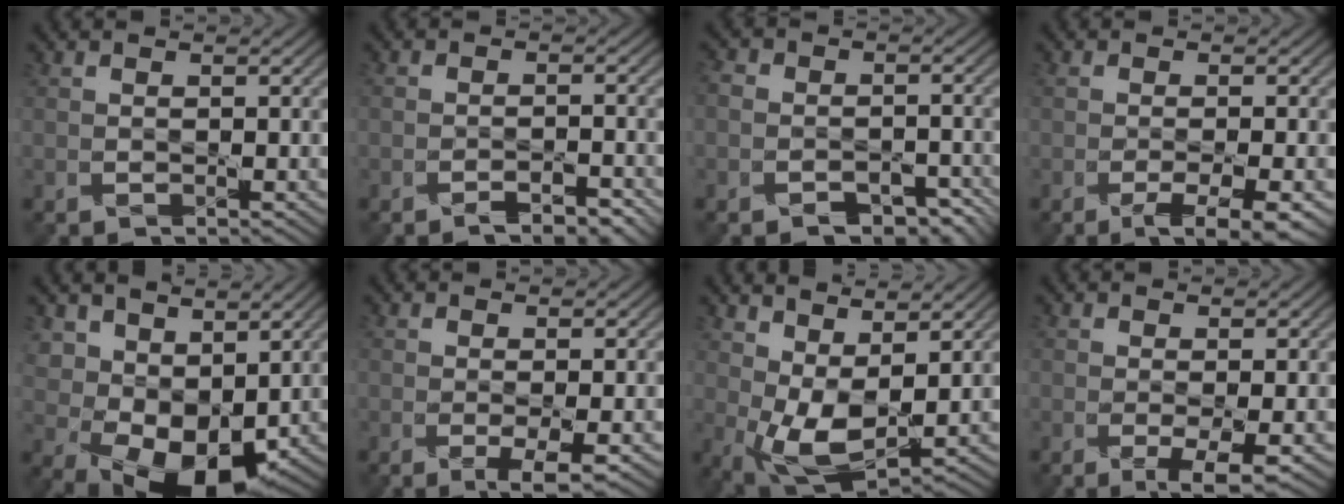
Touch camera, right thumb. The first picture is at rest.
{"total": 3.0, "force": [-2.3, 1.0, 1.7], "torque": [-0.023, 0.006, -0.036]}
{"total": 6.2, "force": [-3.8, 4.5, 1.9], "torque": [-0.026, -0.005, -0.066]}
{"total": 5.3, "force": [-3.1, 1.5, 4.1], "torque": [-0.070, -0.001, -0.040]}
{"total": 9.3, "force": [2.4, 6.4, 6.3], "torque": [-0.125, -0.017, 0.052]}
{"total": 3.0, "force": [-1.1, 0.8, 2.7], "torque": [-0.049, 0.000, -0.017]}
{"total": 7.3, "force": [2.3, 3.4, 6.1], "torque": [-0.137, -0.002, 0.048]}
{"total": 3.6, "force": [-1.1, 1.0, 3.3], "torque": [-0.060, -0.001, -0.017]}